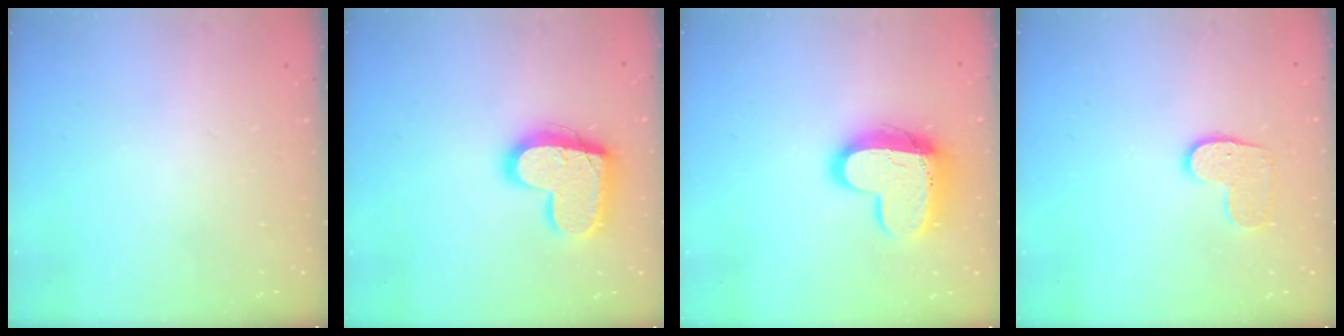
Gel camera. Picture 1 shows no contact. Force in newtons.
{"total": 17.3, "press": 17.3, "slide": 1.2}
{"total": 15.1, "press": 15.0, "slide": 1.2}
{"total": 8.3, "press": 8.3, "slide": 0.3}